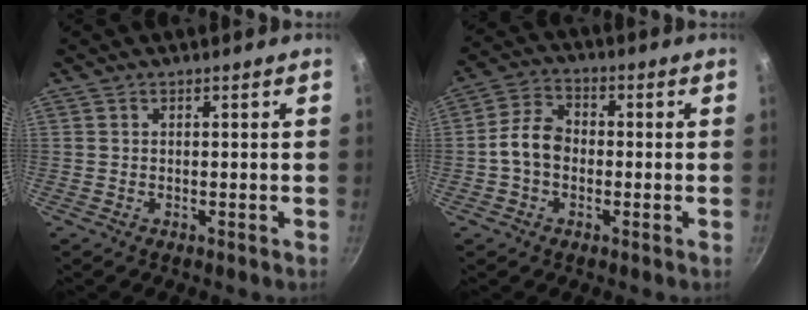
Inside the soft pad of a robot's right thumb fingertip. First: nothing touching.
{"total": 6.8, "force": [-0.9, 4.9, 4.6], "torque": [-0.072, 0.027, -0.031]}